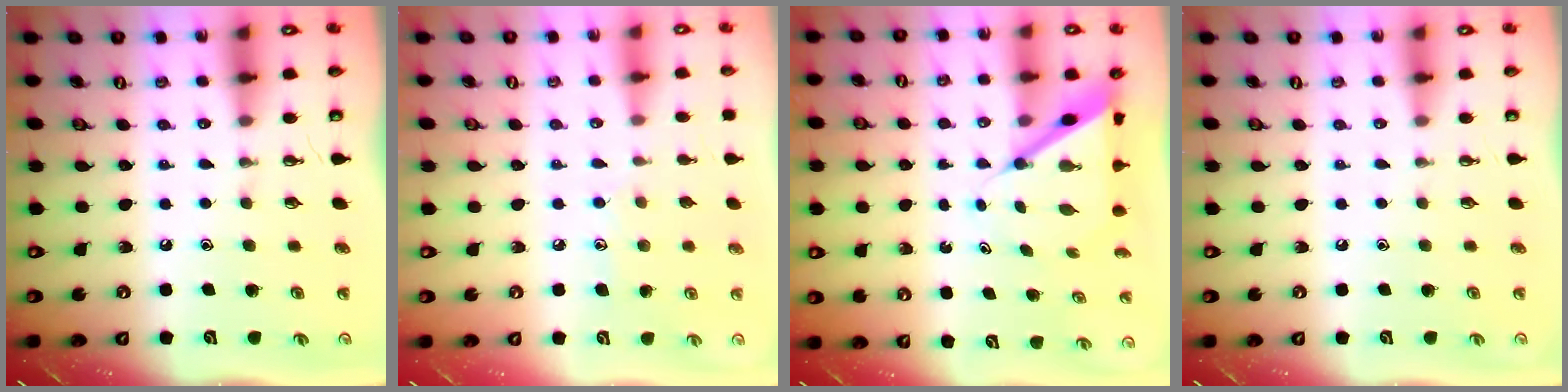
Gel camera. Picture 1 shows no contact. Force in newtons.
{"total": 7.4, "press": 7.4, "slide": 0.4}
{"total": 7.5, "press": 7.4, "slide": 0.7}
{"total": 0.0}